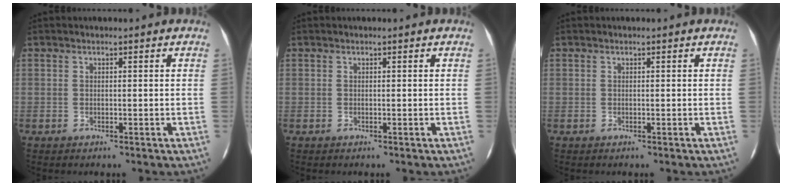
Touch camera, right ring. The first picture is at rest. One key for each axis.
{"total": 0.0}
{"total": 0.0}